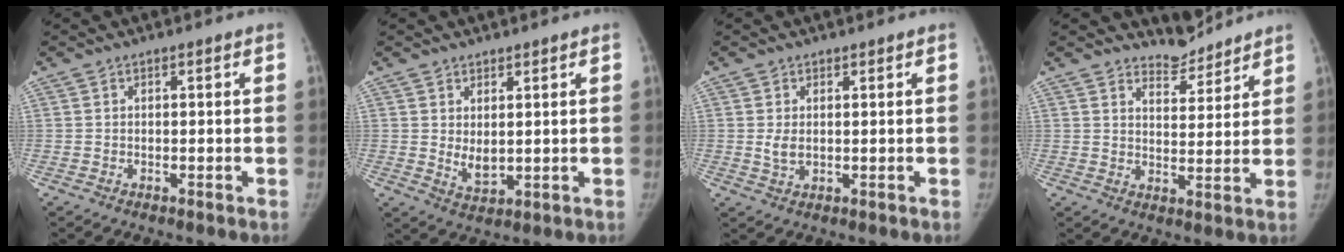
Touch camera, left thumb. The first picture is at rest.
{"total": 3.7, "force": [1.2, 2.2, 2.7], "torque": [-0.038, -0.022, 0.030]}
{"total": 2.0, "force": [0.6, 1.4, 1.3], "torque": [-0.018, -0.008, 0.015]}
{"total": 5.6, "force": [5.4, 1.4, -0.3], "torque": [0.025, -0.053, 0.088]}